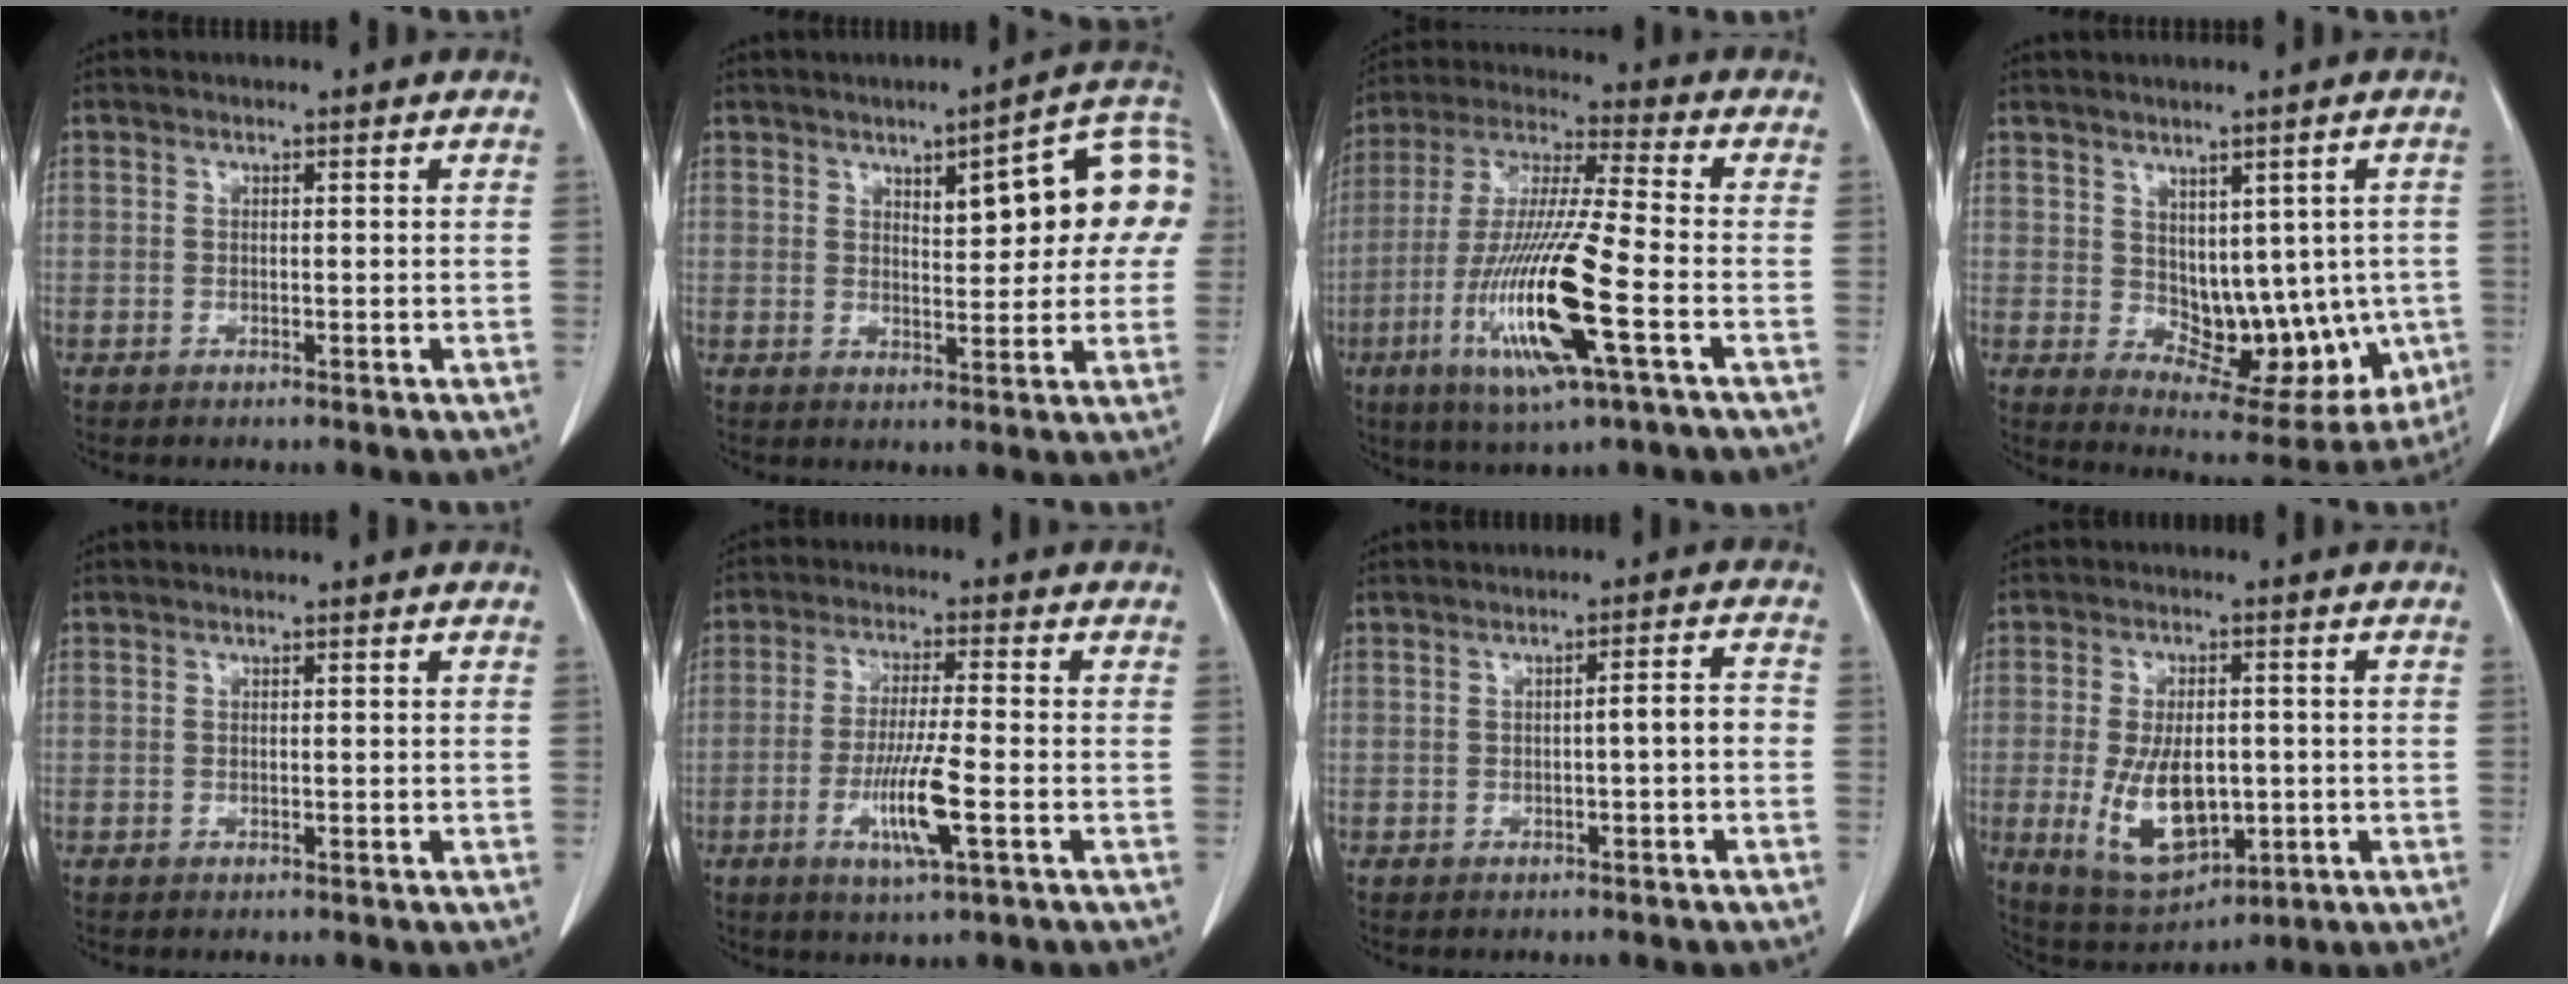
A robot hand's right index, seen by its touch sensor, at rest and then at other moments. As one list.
[{"total": 13.2, "force": [3.3, 3.7, 12.3], "torque": [-0.156, 0.033, 0.041]}, {"total": 17.7, "force": [-5.8, 0.9, 16.7], "torque": [-0.345, -0.023, -0.107]}, {"total": 12.0, "force": [-0.4, 7.3, 9.5], "torque": [-0.101, -0.001, 0.021]}, {"total": 0.0}, {"total": 8.4, "force": [-2.8, 0.1, 7.9], "torque": [-0.152, -0.013, -0.052]}, {"total": 2.9, "force": [-0.8, 0.2, 2.8], "torque": [-0.036, 0.007, -0.013]}, {"total": 11.7, "force": [-2.0, 5.8, 9.9], "torque": [-0.189, -0.009, -0.016]}]